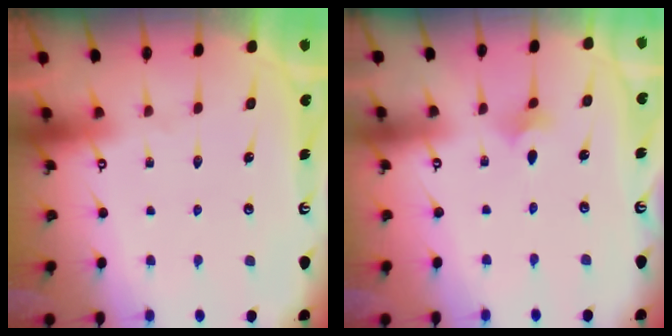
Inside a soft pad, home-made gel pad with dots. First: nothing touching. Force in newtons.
{"total": 1.6, "press": 1.5, "slide": 0.4}